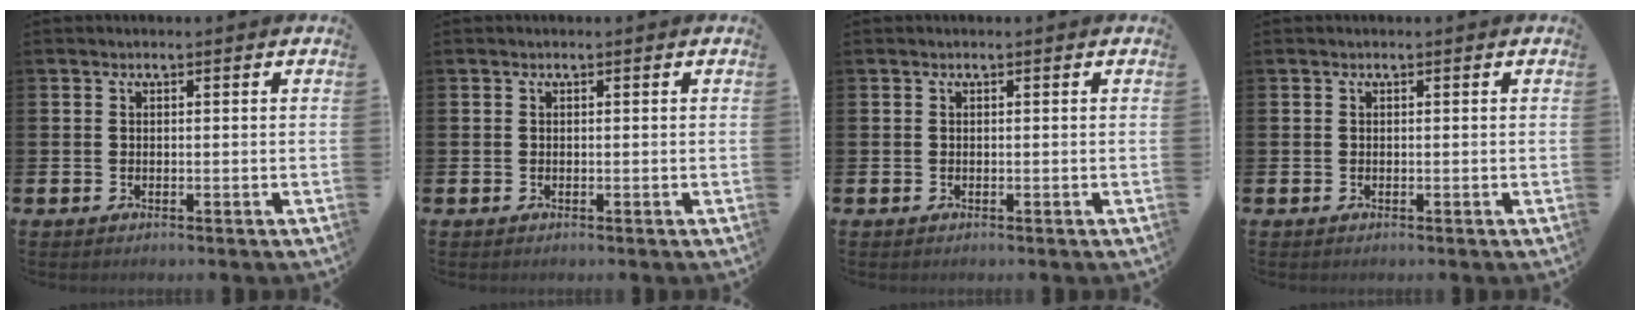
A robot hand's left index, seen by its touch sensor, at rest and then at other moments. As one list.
[{"total": 0.0}, {"total": 0.0}, {"total": 0.0}]